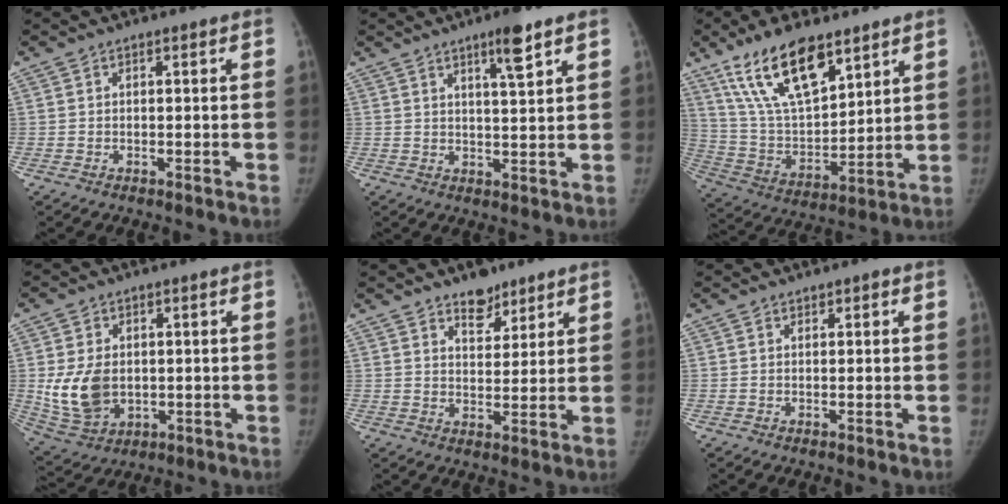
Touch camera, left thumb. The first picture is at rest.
{"total": 5.8, "force": [3.7, 0.7, 4.5], "torque": [-0.068, -0.023, 0.059]}
{"total": 18.6, "force": [11.8, 7.6, 12.1], "torque": [-0.187, -0.053, 0.231]}
{"total": 10.5, "force": [0.2, 7.6, 7.3], "torque": [-0.122, -0.009, 0.023]}
{"total": 6.4, "force": [4.8, 3.3, 2.7], "torque": [-0.014, -0.034, 0.078]}
{"total": 0.7, "force": [0.5, 0.4, 0.4], "torque": [0.000, -0.002, 0.006]}